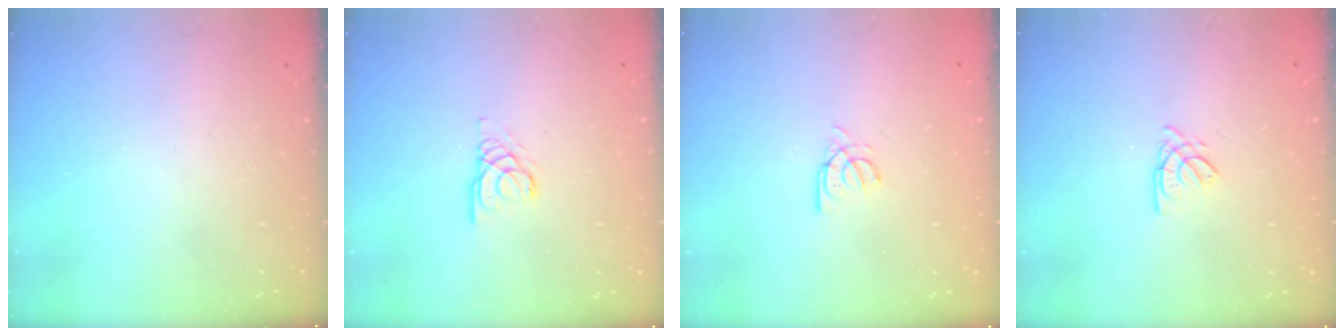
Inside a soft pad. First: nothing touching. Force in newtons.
{"total": 3.1, "press": 3.1, "slide": 0.1}
{"total": 4.1, "press": 4.1, "slide": 0.1}
{"total": 2.6, "press": 2.6, "slide": 0.1}